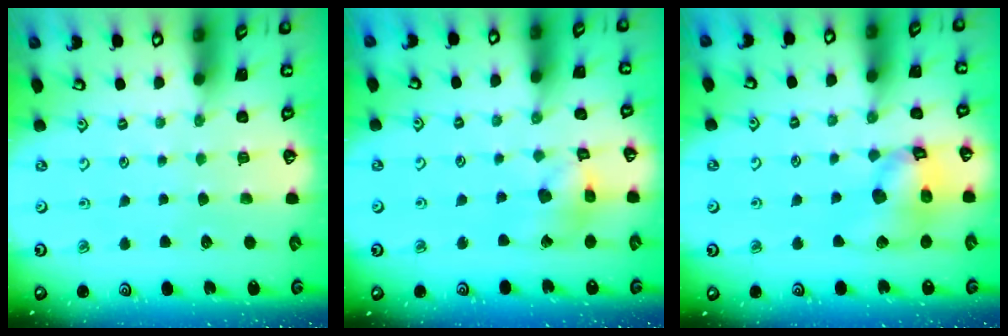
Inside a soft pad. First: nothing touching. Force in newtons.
{"total": 10.5, "press": 10.4, "slide": 1.4}
{"total": 14.4, "press": 14.3, "slide": 1.8}